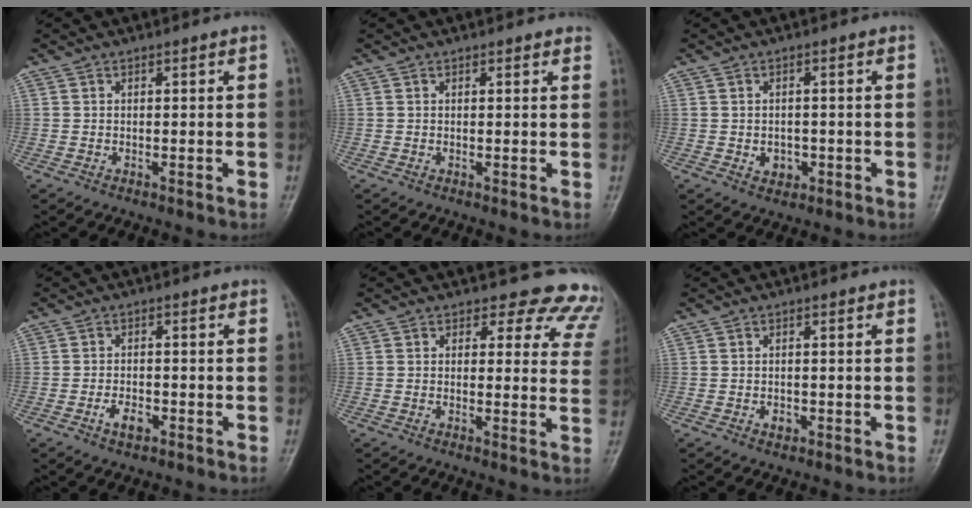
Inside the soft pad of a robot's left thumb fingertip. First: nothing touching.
{"total": 1.4, "force": [1.2, 0.5, 0.5], "torque": [0.001, 0.000, 0.010]}
{"total": 2.9, "force": [-0.7, 2.4, 1.5], "torque": [-0.010, 0.002, -0.004]}
{"total": 3.3, "force": [-1.6, 1.8, 2.2], "torque": [-0.036, 0.006, -0.028]}
{"total": 12.0, "force": [10.6, 5.4, 1.7], "torque": [0.040, -0.067, 0.081]}
{"total": 1.5, "force": [-0.5, 1.1, 0.8], "torque": [-0.006, 0.002, -0.006]}